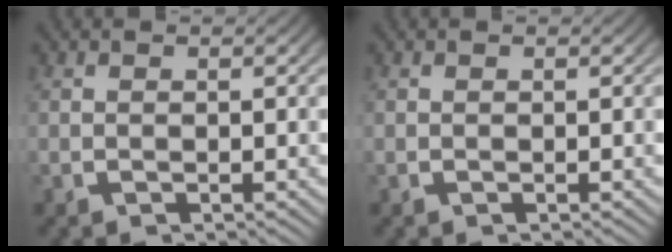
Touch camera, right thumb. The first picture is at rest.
{"total": 0.0}